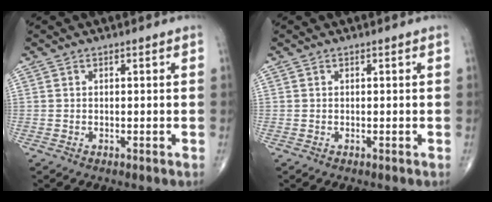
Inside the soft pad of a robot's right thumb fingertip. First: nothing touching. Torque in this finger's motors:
{"motor_torque": [0.01, 0.01, 0.00, 0.00, 0.00]}